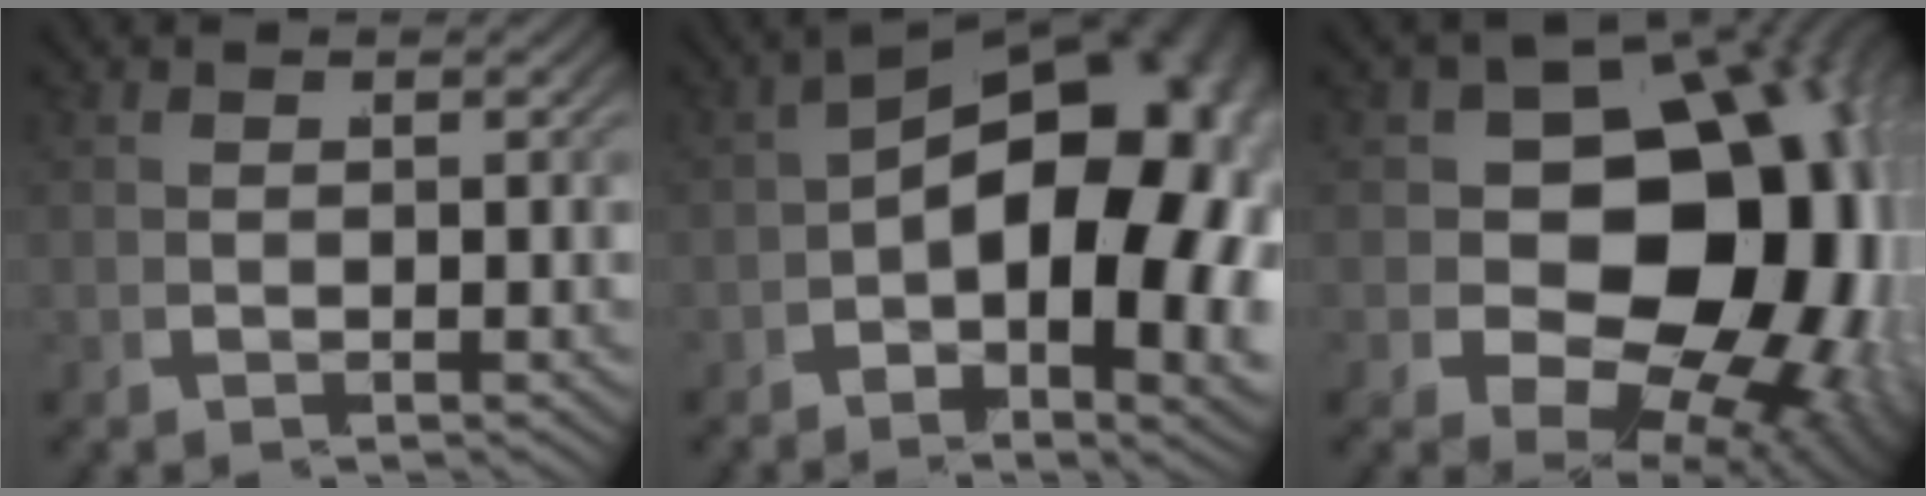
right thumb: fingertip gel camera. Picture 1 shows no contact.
{"total": 20.0, "force": [-0.6, 12.5, 15.5], "torque": [-0.201, -0.022, -0.010]}
{"total": 25.0, "force": [-0.3, 17.0, 18.4], "torque": [-0.285, -0.066, 0.021]}